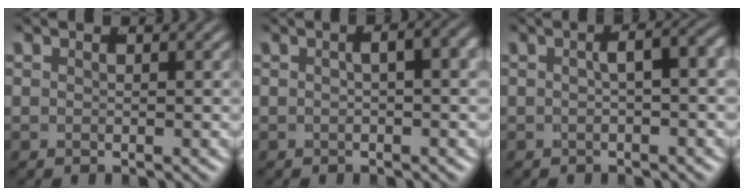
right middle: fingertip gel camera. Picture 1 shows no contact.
{"total": 2.8, "force": [0.3, 0.6, 2.7], "torque": [-0.022, 0.012, 0.005]}
{"total": 3.1, "force": [0.1, 0.8, 3.0], "torque": [-0.031, 0.010, 0.001]}